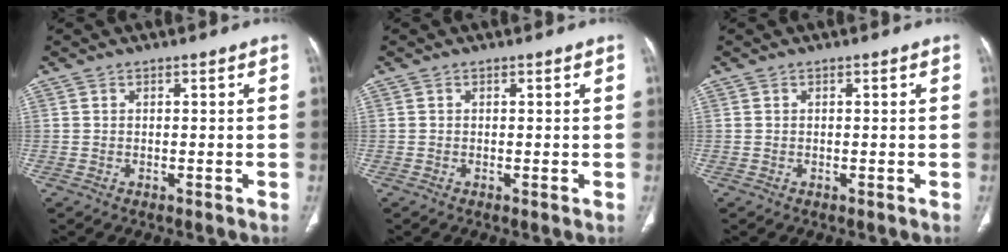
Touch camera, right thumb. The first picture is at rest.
{"total": 0.0}
{"total": 0.0}